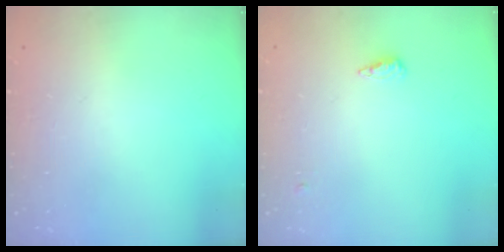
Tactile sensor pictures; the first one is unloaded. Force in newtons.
{"total": 8.7, "press": 5.7, "slide": 6.5}